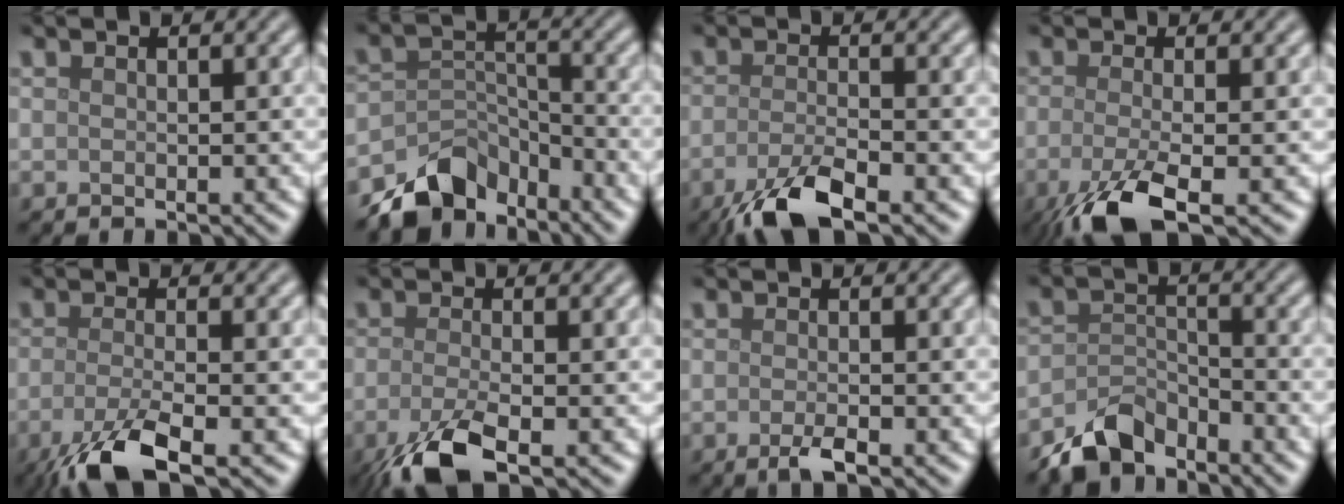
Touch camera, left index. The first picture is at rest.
{"total": 6.3, "force": [-5.1, 3.1, 2.0], "torque": [-0.027, -0.006, -0.096]}
{"total": 5.1, "force": [-3.2, 1.4, 3.8], "torque": [-0.075, -0.007, -0.066]}
{"total": 6.0, "force": [-2.9, 1.7, 5.0], "torque": [-0.093, -0.010, -0.061]}
{"total": 5.8, "force": [-3.1, 1.5, 4.7], "torque": [-0.085, -0.006, -0.068]}
{"total": 5.5, "force": [-2.9, 1.7, 4.4], "torque": [-0.089, -0.010, -0.062]}
{"total": 1.7, "force": [-0.9, 0.3, 1.4], "torque": [-0.025, -0.002, -0.018]}
{"total": 4.2, "force": [-3.5, 1.8, 1.4], "torque": [-0.021, 0.003, -0.076]}